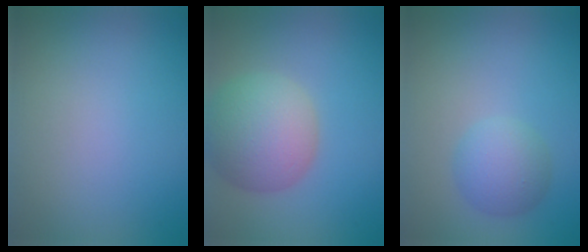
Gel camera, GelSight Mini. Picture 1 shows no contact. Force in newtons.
{"total": 7.3, "press": 7.3, "slide": 0.6}
{"total": 3.3, "press": 3.3, "slide": 0.1}